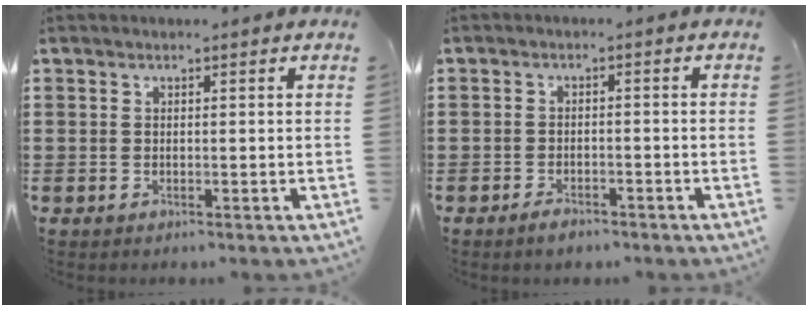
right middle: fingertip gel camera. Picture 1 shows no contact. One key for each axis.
{"total": 1.8, "fx": -1.6, "fy": 0.6, "fz": 0.6, "tx": -0.014, "ty": 0.002, "tz": -0.032}